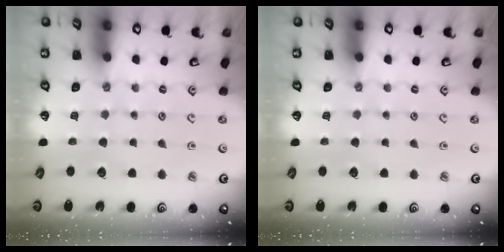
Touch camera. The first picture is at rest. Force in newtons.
{"total": 0.0}